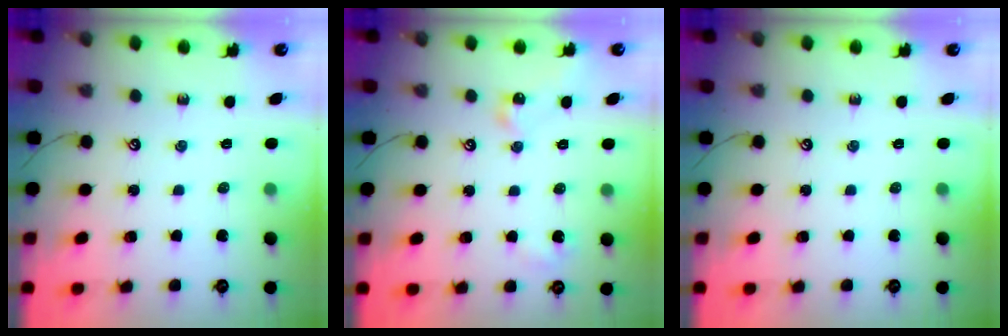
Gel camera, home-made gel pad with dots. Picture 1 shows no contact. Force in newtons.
{"total": 8.5, "press": 8.5, "slide": 0.6}
{"total": 0.0}